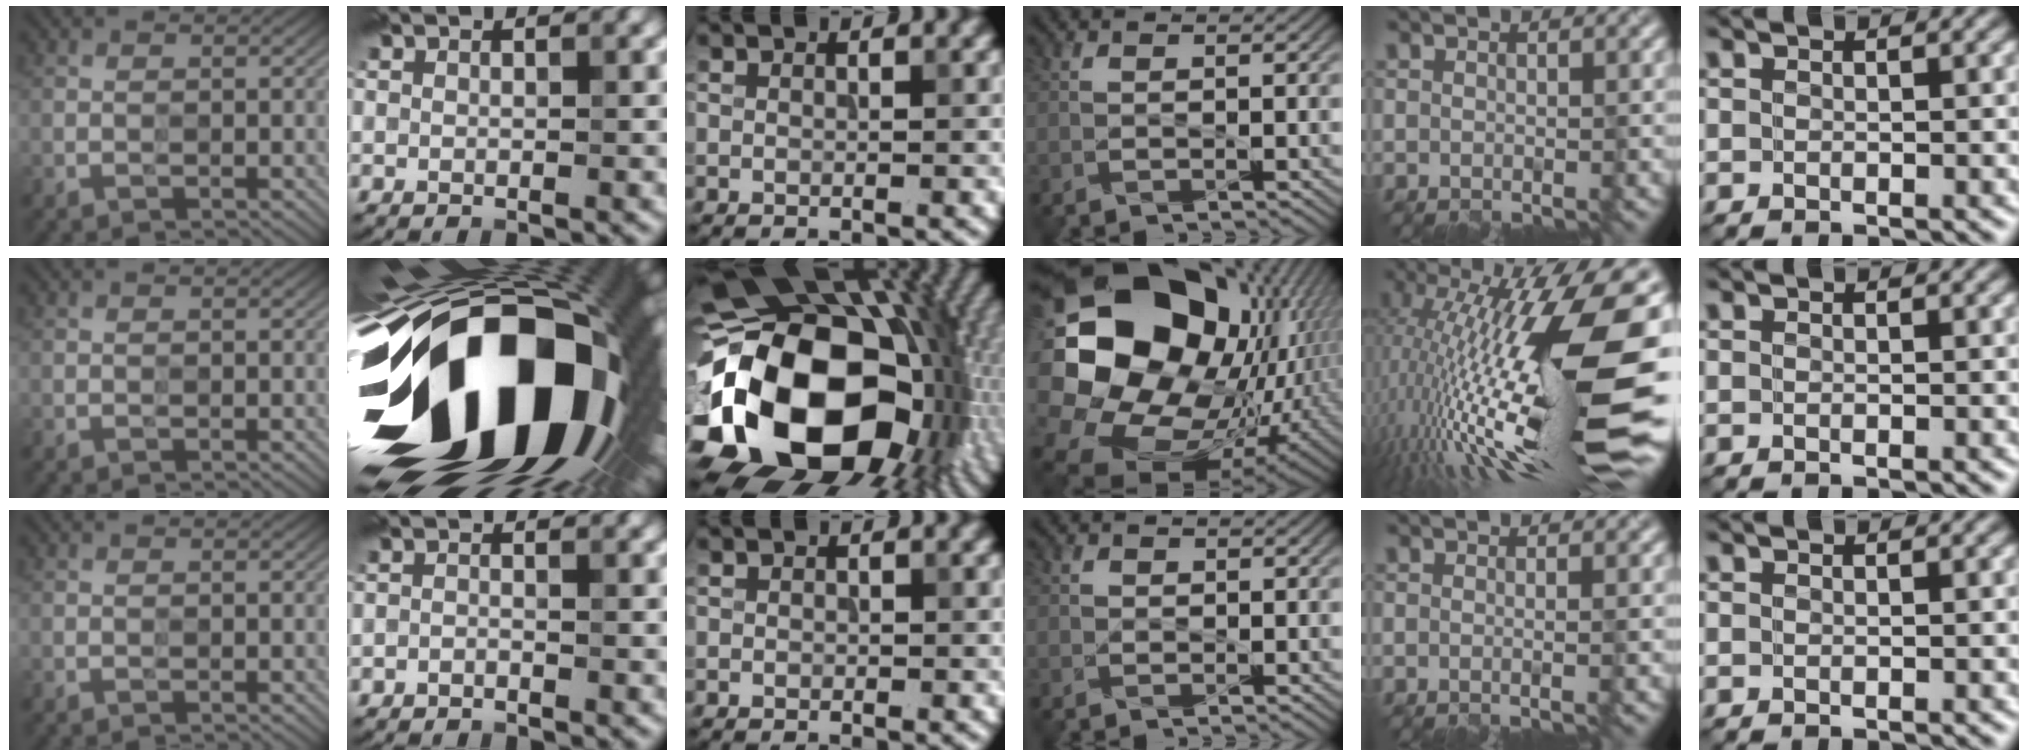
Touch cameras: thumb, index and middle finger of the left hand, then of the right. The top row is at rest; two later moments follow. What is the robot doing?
{"motion": "wipe", "object": "plastic plate"}